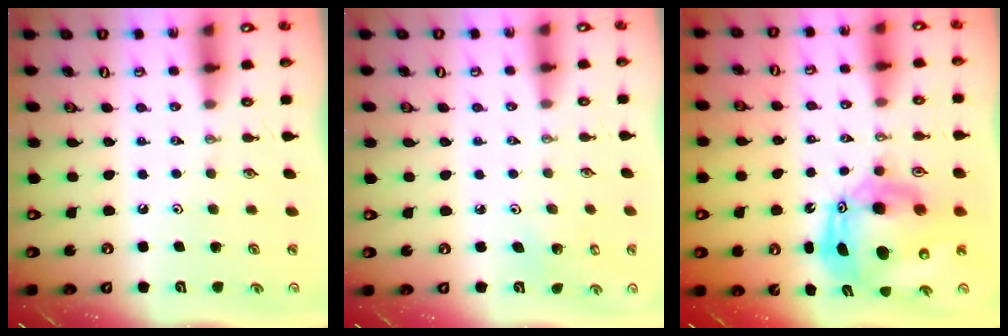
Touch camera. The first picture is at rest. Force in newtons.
{"total": 2.8, "press": 2.8, "slide": 0.3}
{"total": 15.9, "press": 15.7, "slide": 2.6}